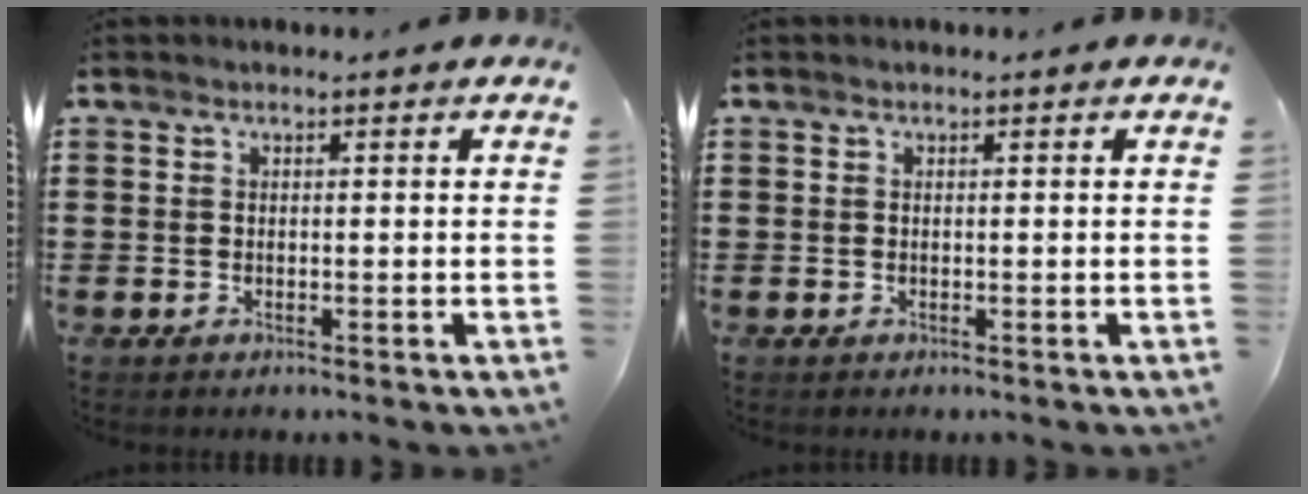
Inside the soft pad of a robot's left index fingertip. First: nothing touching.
{"total": 0.0}